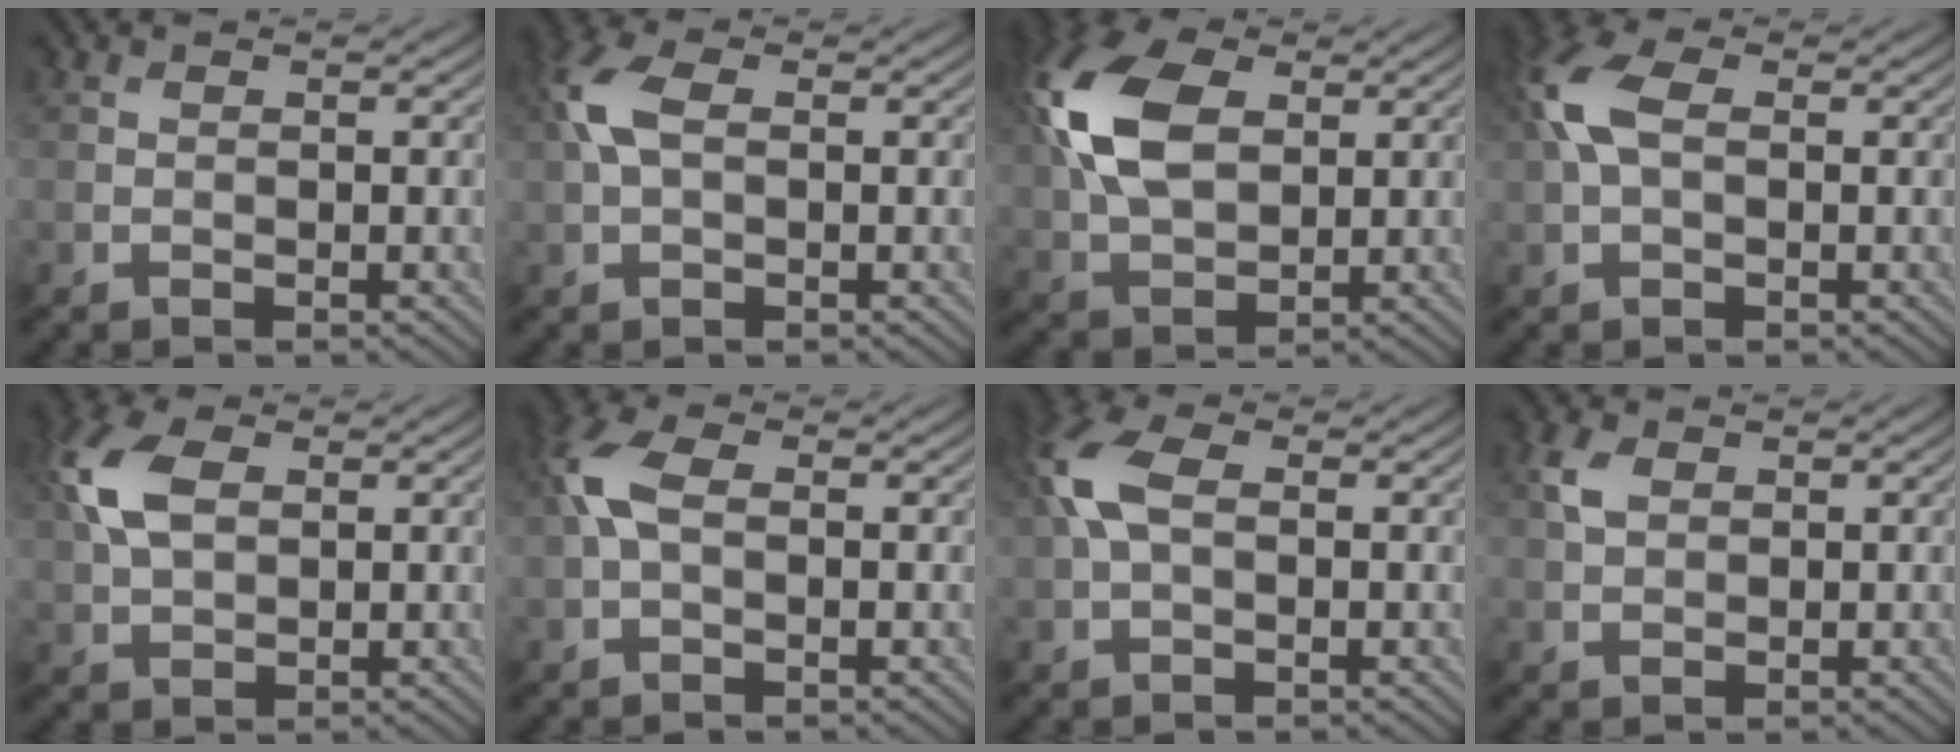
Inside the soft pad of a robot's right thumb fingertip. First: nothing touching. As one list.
[{"total": 4.9, "force": [0.9, 2.8, 3.9], "torque": [-0.105, 0.016, 0.011]}, {"total": 12.5, "force": [3.2, 7.7, 9.3], "torque": [-0.245, 0.025, 0.054]}, {"total": 6.0, "force": [1.1, 3.4, 4.8], "torque": [-0.126, 0.018, 0.011]}, {"total": 7.2, "force": [2.1, 4.3, 5.4], "torque": [-0.142, 0.015, 0.035]}, {"total": 4.9, "force": [0.6, 2.8, 4.0], "torque": [-0.104, 0.016, 0.004]}, {"total": 6.1, "force": [1.0, 3.5, 4.9], "torque": [-0.130, 0.019, 0.010]}, {"total": 2.8, "force": [1.0, 1.9, 1.8], "torque": [-0.045, 0.005, 0.019]}]